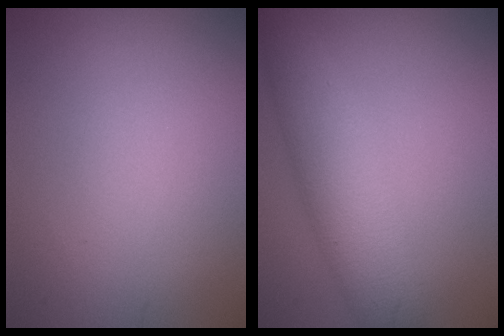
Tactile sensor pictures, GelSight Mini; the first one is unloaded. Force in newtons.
{"total": 5.7, "press": 5.7, "slide": 0.3}